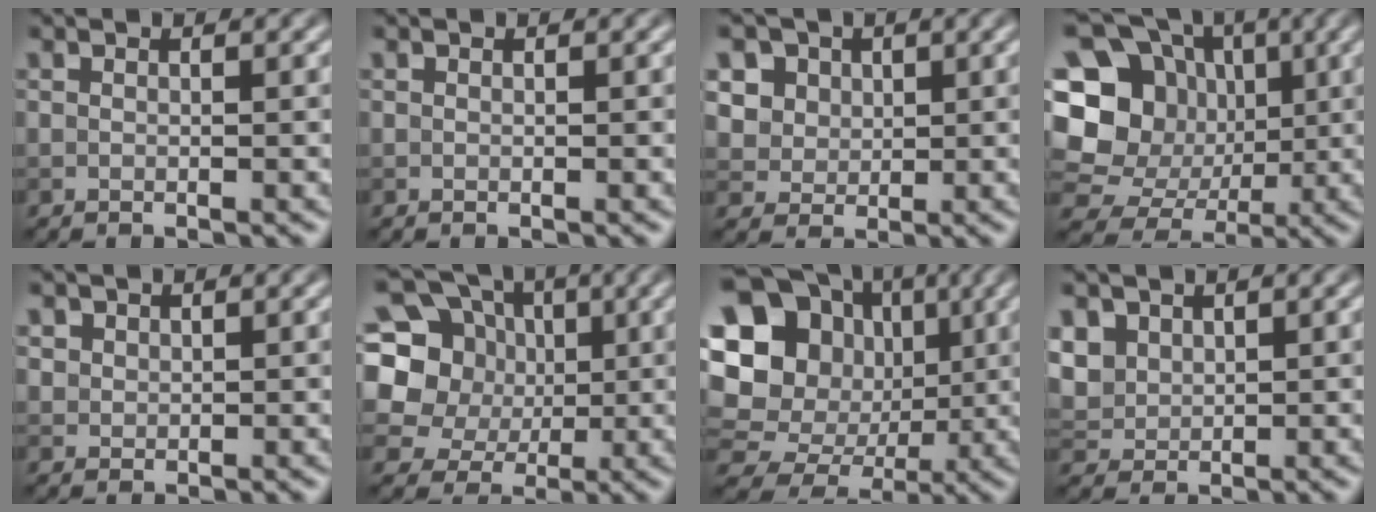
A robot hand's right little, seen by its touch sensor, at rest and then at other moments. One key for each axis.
{"total": 0.0}
{"total": 7.8, "fx": 3.9, "fy": 5.9, "fz": 3.2, "tx": -0.063, "ty": 0.013, "tz": 0.052}
{"total": 17.1, "fx": 1.6, "fy": 15.6, "fz": 6.9, "tx": -0.182, "ty": 0.030, "tz": 0.012}
{"total": 1.3, "fx": 0.8, "fy": 1.0, "fz": 0.3, "tx": -0.004, "ty": -0.009, "tz": 0.028}
{"total": 12.5, "fx": 2.8, "fy": 10.9, "fz": 5.3, "tx": -0.146, "ty": 0.036, "tz": 0.034}
{"total": 19.2, "fx": 3.1, "fy": 17.2, "fz": 7.8, "tx": -0.201, "ty": 0.036, "tz": 0.032}
{"total": 3.6, "fx": 1.8, "fy": 2.7, "fz": 1.6, "tx": -0.051, "ty": 0.000, "tz": 0.046}